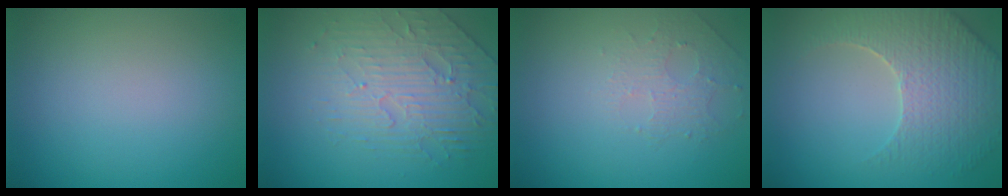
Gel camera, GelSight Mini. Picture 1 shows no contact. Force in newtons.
{"total": 4.0, "press": 3.6, "slide": 1.6}
{"total": 1.5, "press": 1.0, "slide": 1.1}
{"total": 5.0, "press": 4.6, "slide": 1.9}